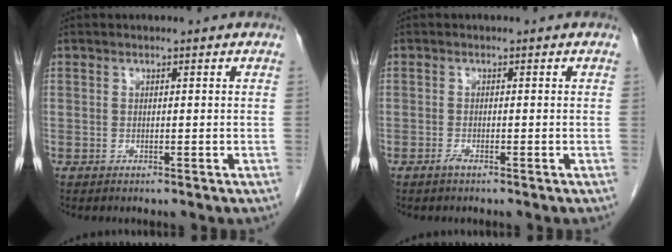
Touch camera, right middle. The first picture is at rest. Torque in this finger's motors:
{"motor_torque": [-0.21, -0.09, 0.02, -0.01]}